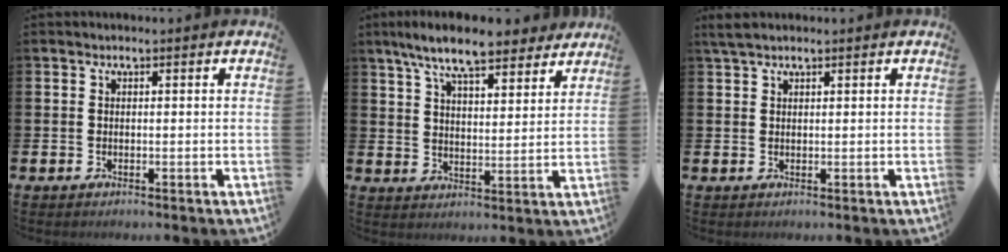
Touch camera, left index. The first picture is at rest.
{"total": 9.4, "force": [8.3, 2.0, 3.8], "torque": [-0.092, -0.034, 0.149]}
{"total": 2.0, "force": [1.7, 0.6, 1.1], "torque": [-0.024, 0.006, 0.030]}